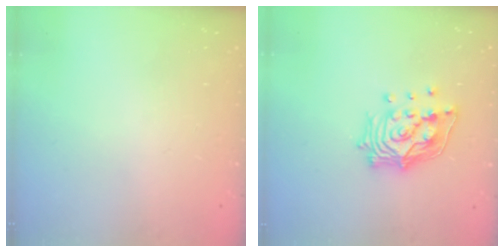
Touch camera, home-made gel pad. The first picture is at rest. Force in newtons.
{"total": 14.1, "press": 14.0, "slide": 1.7}